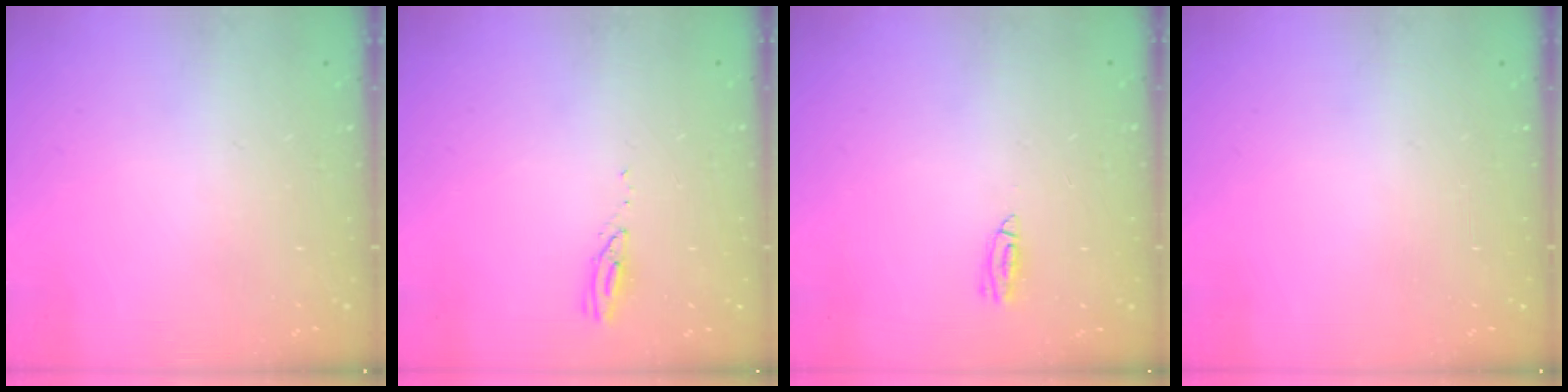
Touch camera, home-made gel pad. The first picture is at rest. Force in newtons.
{"total": 2.9, "press": 2.9, "slide": 0.2}
{"total": 4.1, "press": 3.5, "slide": 2.1}
{"total": 0.0}